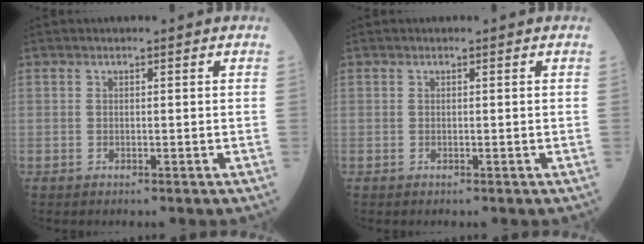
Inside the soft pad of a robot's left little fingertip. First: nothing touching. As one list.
[{"total": 0.0}]